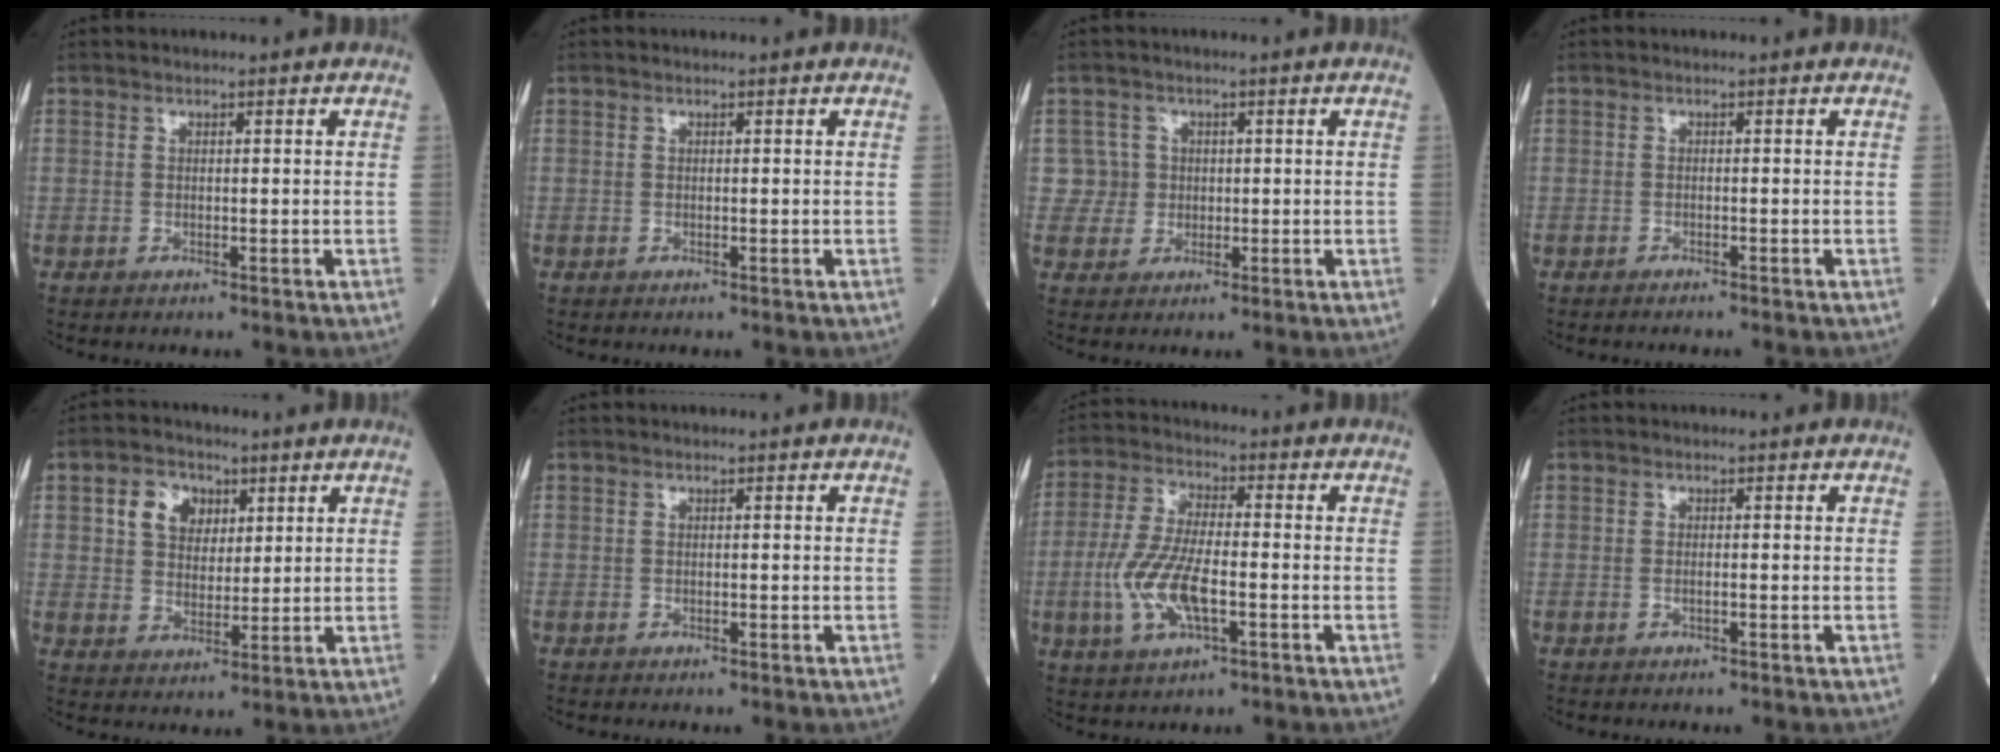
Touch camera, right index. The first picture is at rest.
{"total": 0.0}
{"total": 3.3, "force": [0.4, 3.2, -0.4], "torque": [0.021, 0.008, 0.007]}
{"total": 2.5, "force": [-2.2, -0.1, 1.1], "torque": [-0.016, -0.001, -0.025]}
{"total": 6.4, "force": [2.6, 4.6, 3.5], "torque": [-0.067, 0.019, 0.053]}
{"total": 0.0}
{"total": 10.3, "force": [-2.6, 3.1, 9.5], "torque": [-0.210, -0.003, -0.046]}
{"total": 0.6, "force": [-0.2, 0.0, 0.6], "torque": [-0.015, 0.001, -0.001]}